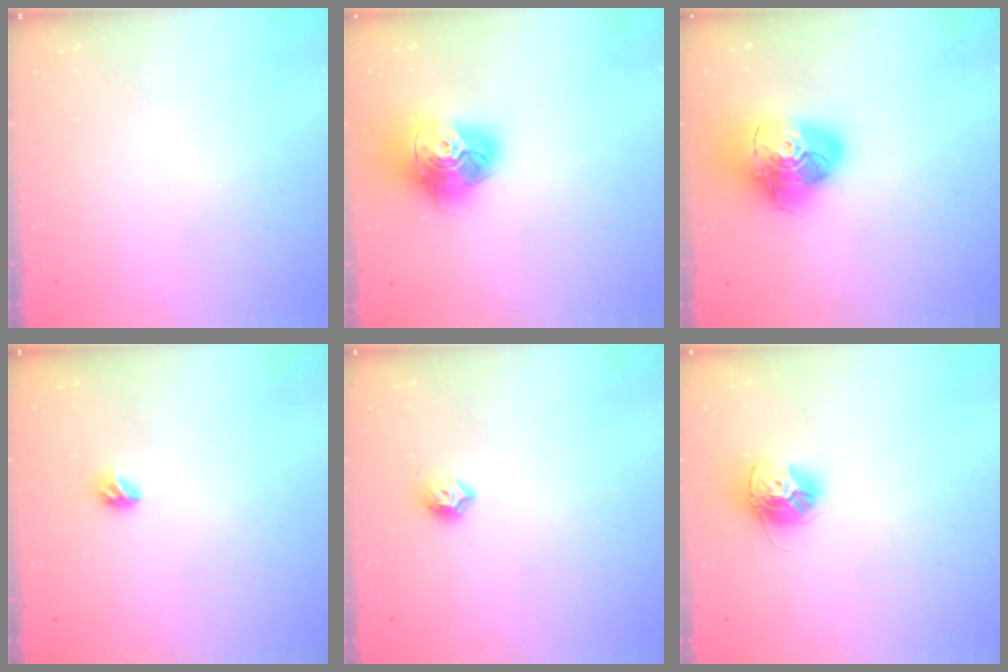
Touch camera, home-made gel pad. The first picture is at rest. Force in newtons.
{"total": 16.4, "press": 16.4, "slide": 1.7}
{"total": 20.1, "press": 20.0, "slide": 2.6}
{"total": 4.0, "press": 3.9, "slide": 1.0}
{"total": 6.8, "press": 6.7, "slide": 0.8}
{"total": 12.1, "press": 12.1, "slide": 0.5}